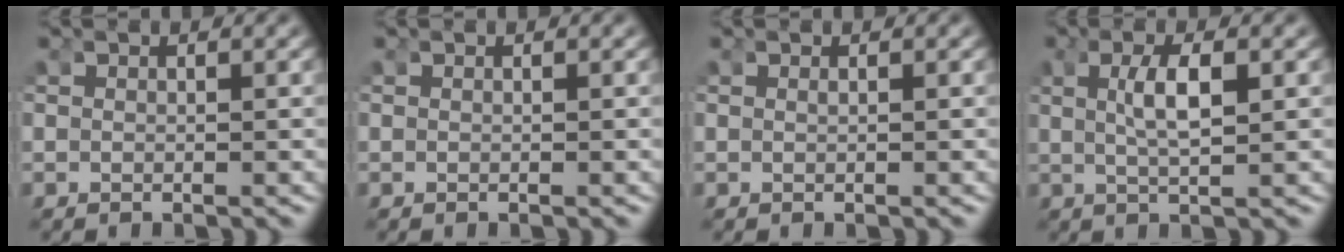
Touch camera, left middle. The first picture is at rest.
{"total": 0.0}
{"total": 0.0}
{"total": 2.6, "force": [0.1, 0.1, 2.6], "torque": [-0.052, -0.011, 0.012]}